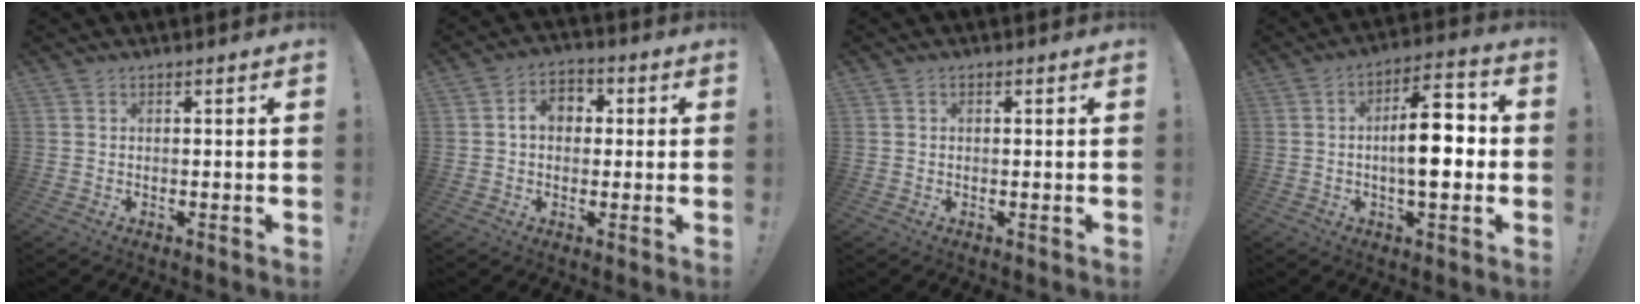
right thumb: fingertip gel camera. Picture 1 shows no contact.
{"total": 6.8, "force": [0.9, 5.1, 4.3], "torque": [-0.062, 0.011, 0.015]}
{"total": 0.6, "force": [-0.2, 0.5, 0.3], "torque": [-0.004, 0.003, -0.003]}
{"total": 13.8, "force": [-1.1, 5.6, 12.6], "torque": [-0.186, 0.012, -0.024]}